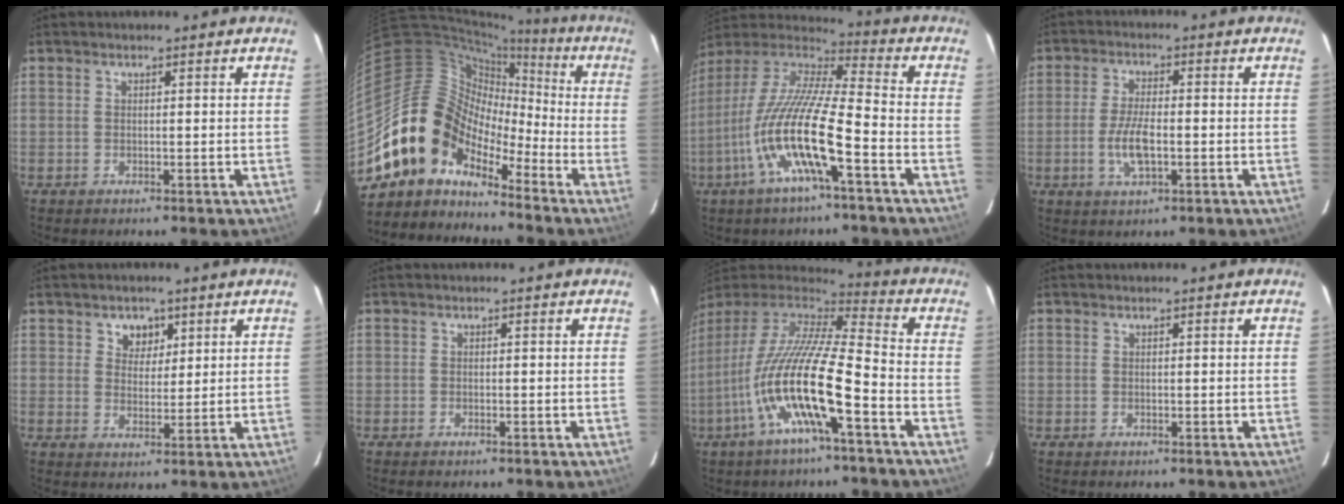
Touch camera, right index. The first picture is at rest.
{"total": 12.4, "force": [-9.2, 8.0, 2.6], "torque": [-0.052, 0.039, -0.188]}
{"total": 17.3, "force": [-6.7, 2.2, 15.7], "torque": [-0.295, -0.018, -0.136]}
{"total": 6.4, "force": [-1.6, 2.2, 5.8], "torque": [-0.119, -0.001, -0.030]}
{"total": 4.1, "force": [2.0, 3.3, 1.2], "torque": [-0.009, 0.003, 0.036]}
{"total": 0.6, "force": [-0.5, 0.2, 0.2], "torque": [-0.007, -0.001, -0.011]}
{"total": 18.6, "force": [-7.1, 2.7, 17.0], "torque": [-0.304, -0.027, -0.143]}
{"total": 0.0}